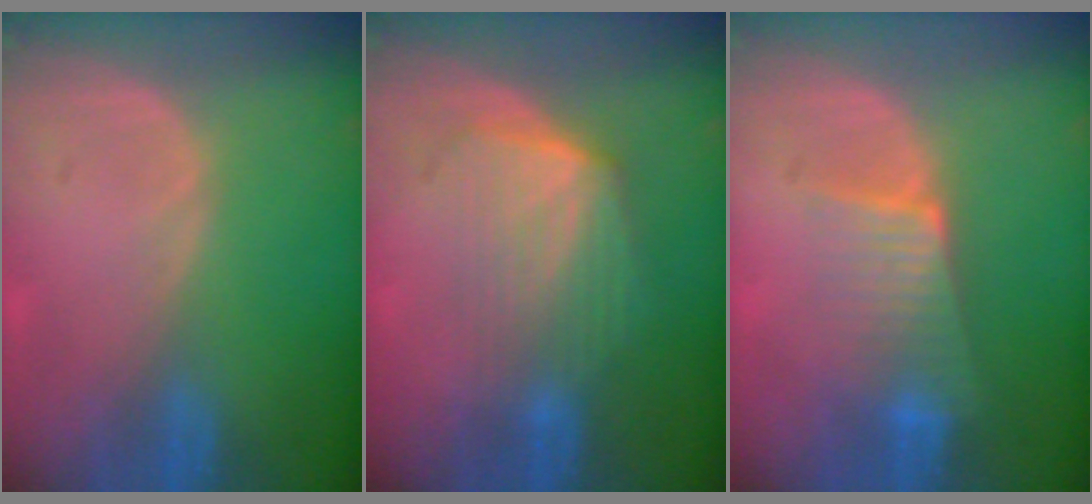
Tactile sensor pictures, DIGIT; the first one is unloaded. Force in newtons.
{"total": 7.3, "press": 6.6, "slide": 3.2}
{"total": 6.5, "press": 5.8, "slide": 3.0}